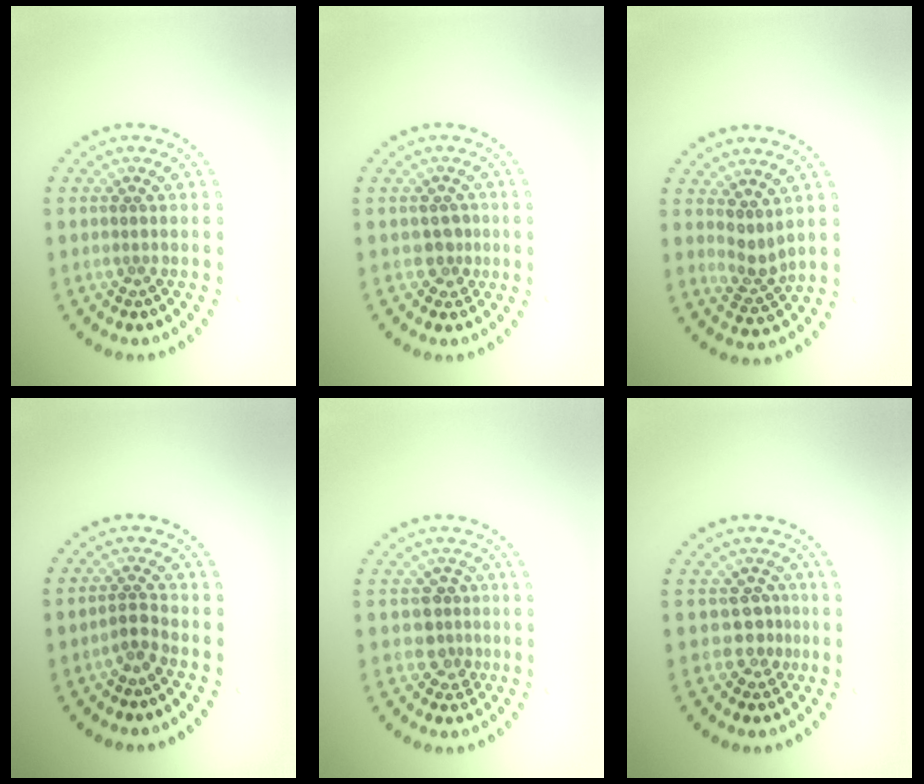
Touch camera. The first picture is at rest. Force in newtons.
{"total": 1.5, "press": 1.3, "slide": 0.7}
{"total": 2.2, "press": 1.6, "slide": 1.5}
{"total": 1.4, "press": 1.1, "slide": 0.9}
{"total": 2.2, "press": 1.9, "slide": 1.2}
{"total": 1.8, "press": 1.3, "slide": 1.3}